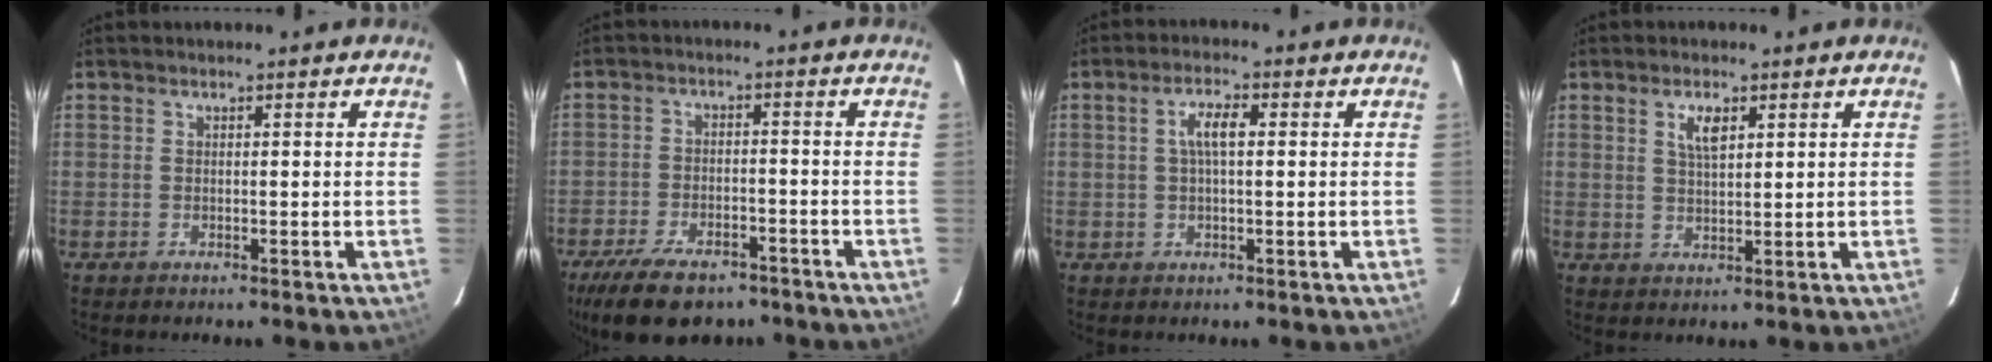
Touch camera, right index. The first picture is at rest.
{"total": 14.0, "force": [-10.2, 6.2, 7.3], "torque": [-0.169, -0.018, -0.163]}
{"total": 4.2, "force": [0.7, 1.2, 3.9], "torque": [-0.076, 0.010, 0.014]}
{"total": 3.9, "force": [1.8, 1.6, 3.0], "torque": [-0.054, 0.003, 0.034]}